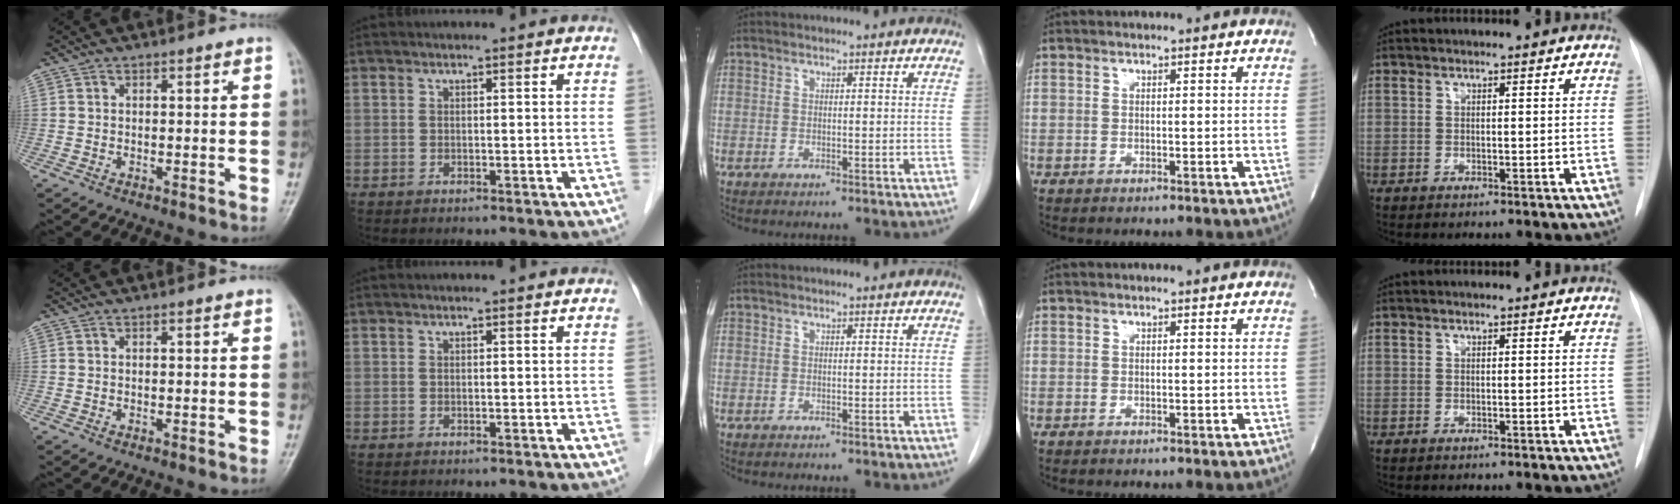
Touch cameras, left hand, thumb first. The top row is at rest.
{}